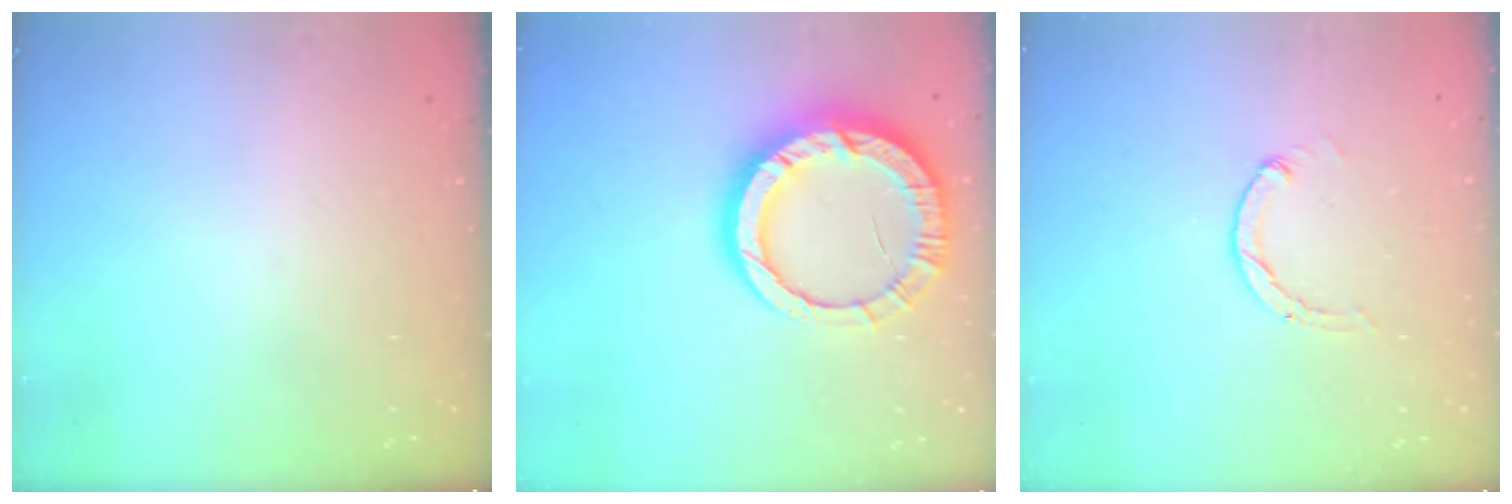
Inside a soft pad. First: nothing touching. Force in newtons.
{"total": 15.6, "press": 15.5, "slide": 1.6}
{"total": 0.0}